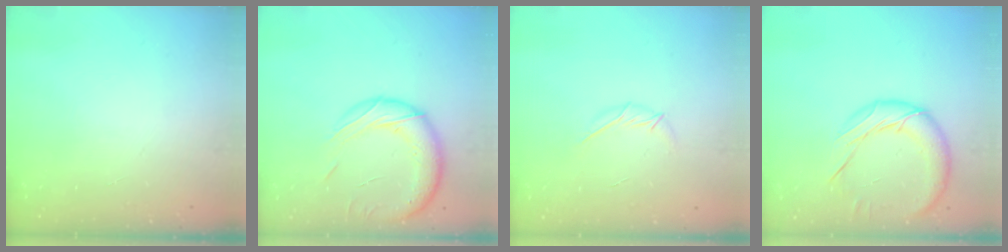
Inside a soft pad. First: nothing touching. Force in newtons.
{"total": 17.5, "press": 17.1, "slide": 3.9}
{"total": 5.7, "press": 5.7, "slide": 0.9}
{"total": 14.2, "press": 14.2, "slide": 0.8}